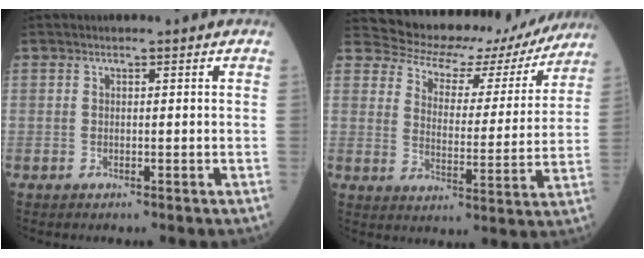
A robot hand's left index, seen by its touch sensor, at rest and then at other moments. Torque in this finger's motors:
{"motor_torque": [0.83, -1.30, -0.20, -0.01]}